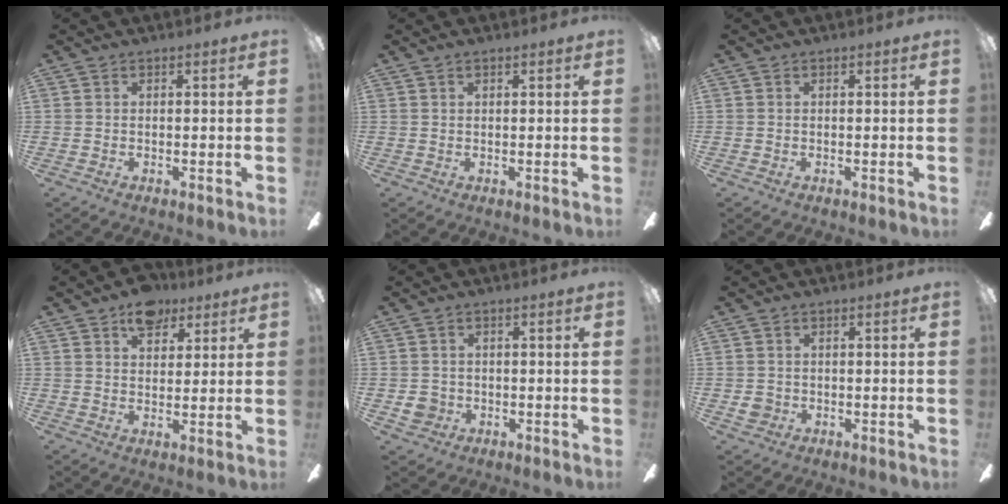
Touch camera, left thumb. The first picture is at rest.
{"total": 0.8, "force": [0.5, 0.3, 0.6], "torque": [-0.011, 0.002, 0.008]}
{"total": 0.0}
{"total": 7.9, "force": [5.3, 4.7, 3.6], "torque": [-0.039, -0.018, 0.089]}
{"total": 3.5, "force": [-0.4, 3.3, 1.0], "torque": [-0.011, 0.005, -0.007]}
{"total": 2.2, "force": [-0.1, 2.0, 0.9], "torque": [-0.016, 0.005, -0.002]}